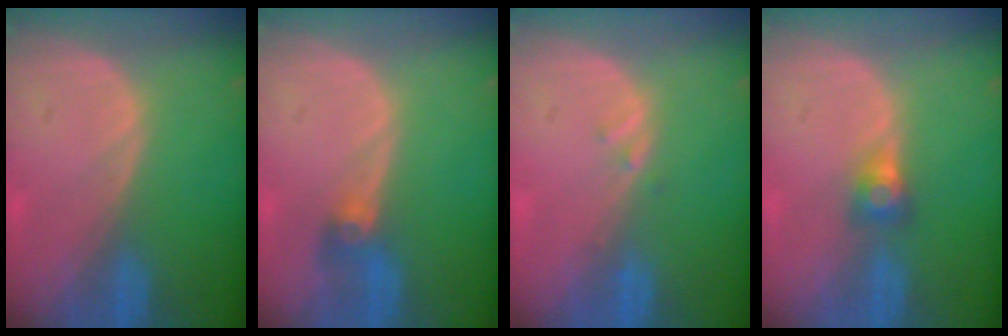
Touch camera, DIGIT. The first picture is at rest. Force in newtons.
{"total": 2.9, "press": 2.6, "slide": 1.4}
{"total": 1.0, "press": 0.9, "slide": 0.5}
{"total": 2.7, "press": 2.5, "slide": 1.0}